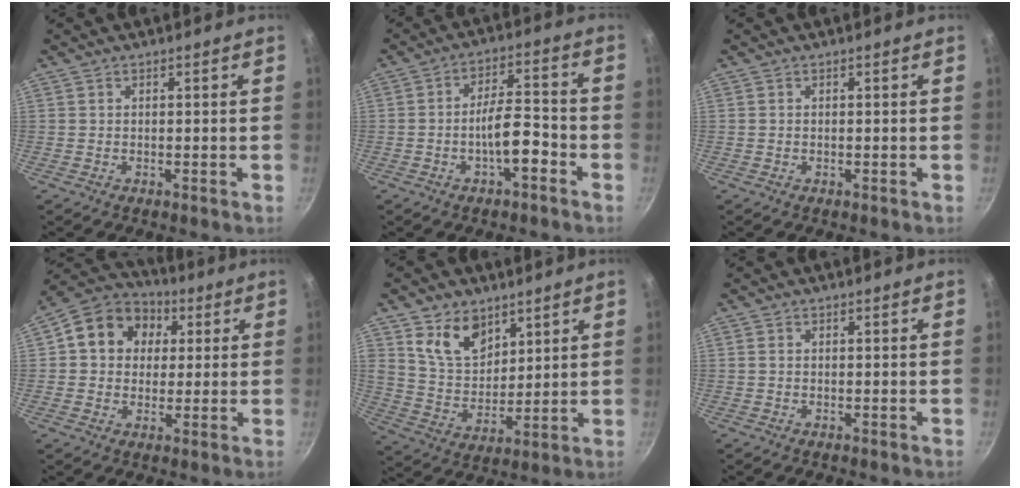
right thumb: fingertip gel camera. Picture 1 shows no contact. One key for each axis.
{"total": 8.0, "fx": -3.4, "fy": 2.8, "fz": 6.7, "tx": -0.098, "ty": 0.038, "tz": -0.056}
{"total": 0.0}
{"total": 12.8, "fx": 3.1, "fy": 10.8, "fz": 6.2, "tx": -0.080, "ty": 0.017, "tz": 0.031}
{"total": 10.9, "fx": 6.1, "fy": 7.3, "fz": 5.3, "tx": -0.062, "ty": -0.038, "tz": 0.121}
{"total": 0.5, "fx": 0.0, "fy": 0.4, "fz": 0.3, "tx": -0.006, "ty": 0.003, "tz": -0.001}